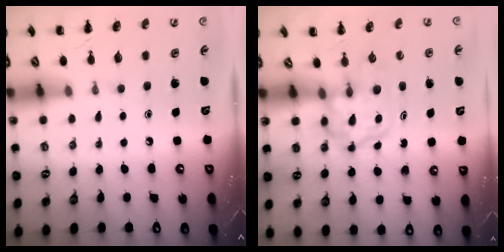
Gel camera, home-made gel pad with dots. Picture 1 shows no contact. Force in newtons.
{"total": 3.9, "press": 3.9, "slide": 0.4}